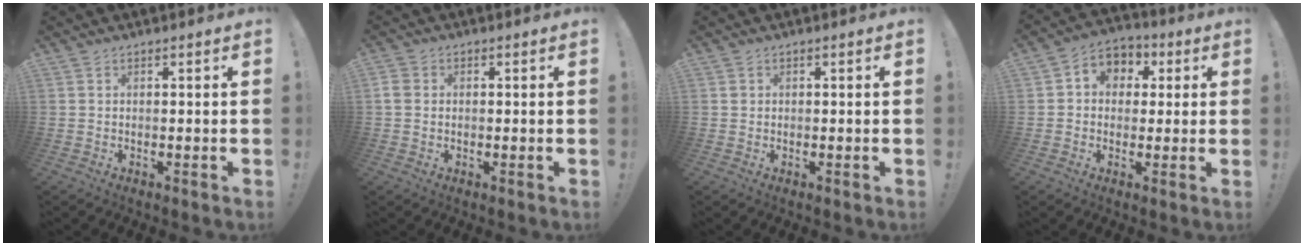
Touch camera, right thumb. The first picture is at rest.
{"total": 3.1, "force": [0.0, 2.8, 1.4], "torque": [-0.022, 0.009, 0.003]}
{"total": 0.8, "force": [0.3, 0.8, -0.1], "torque": [0.001, 0.002, 0.006]}
{"total": 6.6, "force": [0.4, 6.1, 2.6], "torque": [-0.037, 0.006, 0.014]}